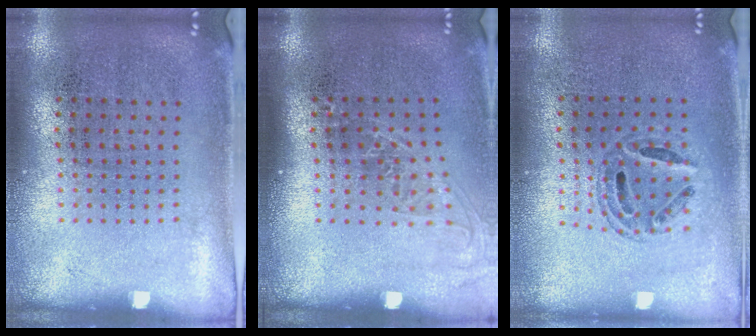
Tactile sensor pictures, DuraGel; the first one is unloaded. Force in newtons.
{"total": 1.4, "press": 1.1, "slide": 0.9}
{"total": 0.7, "press": 0.7, "slide": 0.1}